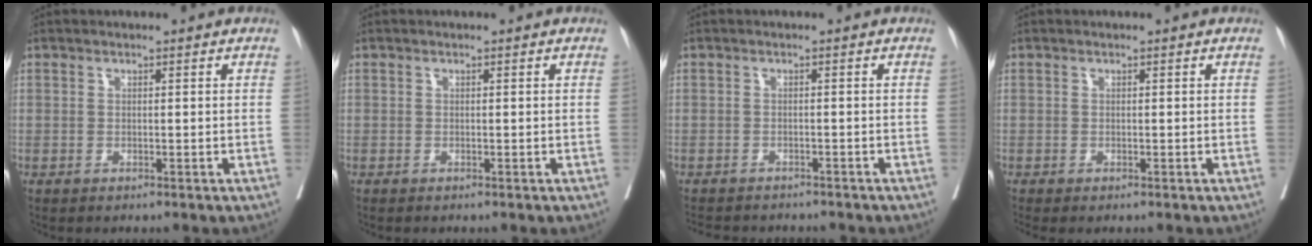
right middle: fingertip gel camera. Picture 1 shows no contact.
{"total": 0.0}
{"total": 8.8, "force": [-8.0, 2.4, 2.8], "torque": [-0.044, -0.005, -0.101]}
{"total": 0.7, "force": [-0.6, 0.1, 0.4], "torque": [-0.003, -0.003, -0.007]}